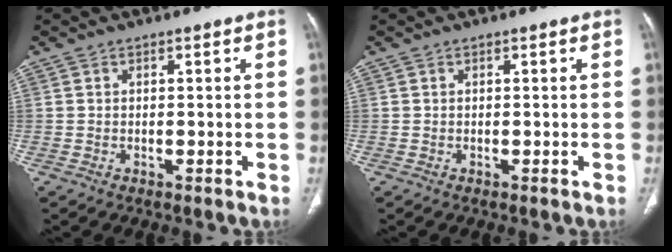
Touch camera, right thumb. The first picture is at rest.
{"total": 0.0}